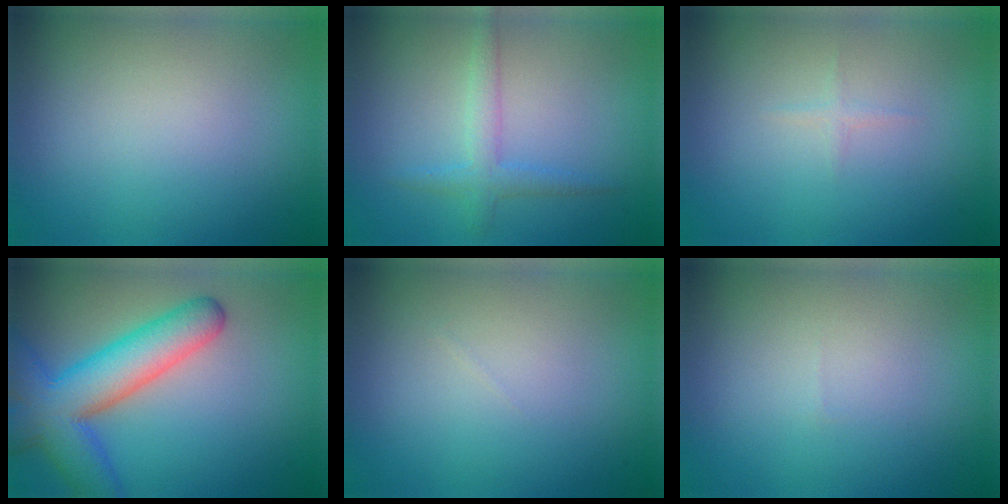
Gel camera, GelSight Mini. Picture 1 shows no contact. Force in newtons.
{"total": 2.3, "press": 2.3, "slide": 0.1}
{"total": 0.6, "press": 0.6, "slide": 0.0}
{"total": 8.4, "press": 8.4, "slide": 0.4}
{"total": 0.0}
{"total": 0.0}